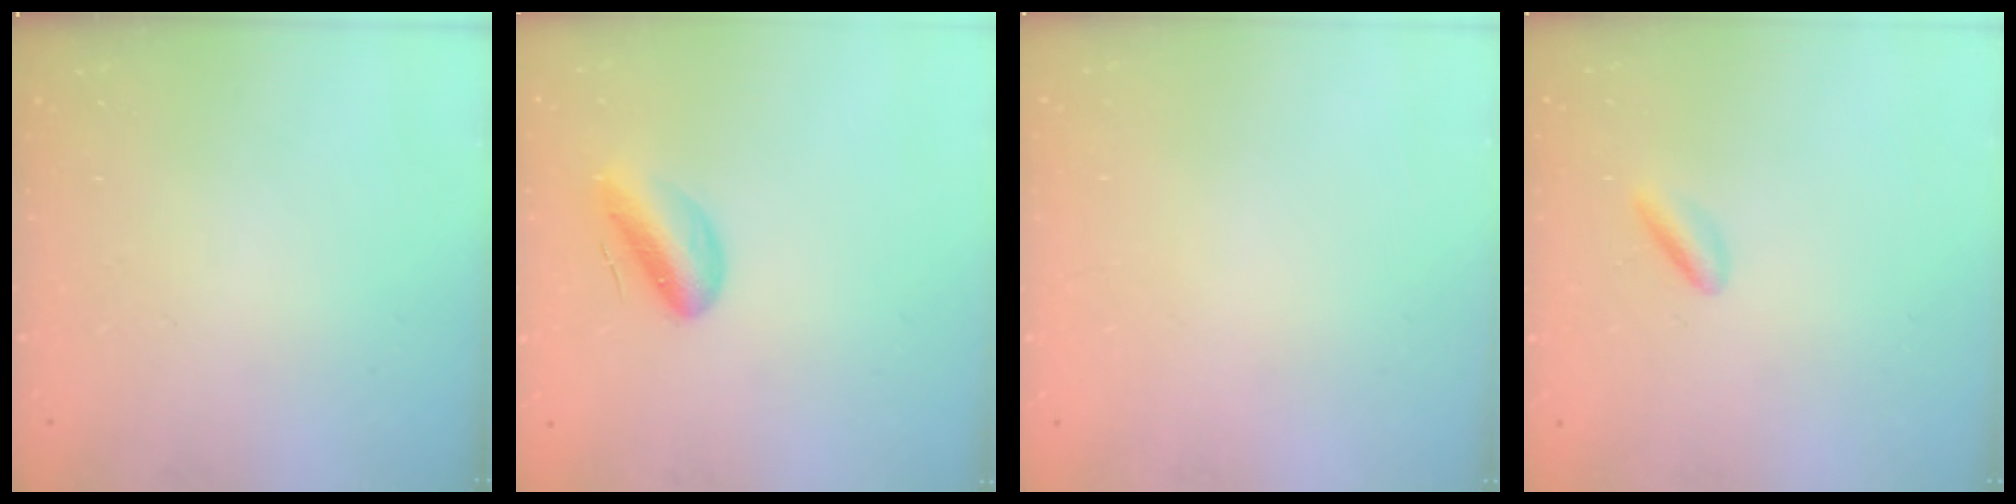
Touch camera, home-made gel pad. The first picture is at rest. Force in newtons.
{"total": 8.3, "press": 7.8, "slide": 2.8}
{"total": 2.2, "press": 2.2, "slide": 0.1}
{"total": 2.3, "press": 2.2, "slide": 0.4}